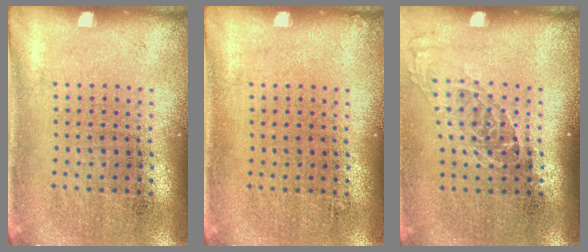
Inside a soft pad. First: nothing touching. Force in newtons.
{"total": 0.0}
{"total": 1.2, "press": 1.0, "slide": 0.7}